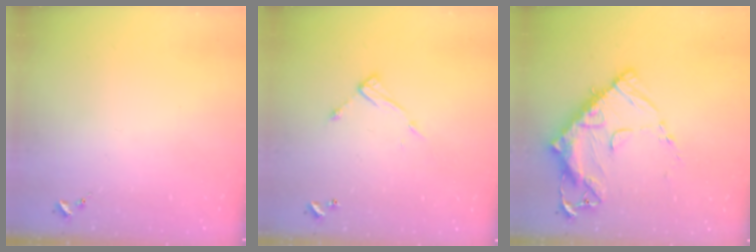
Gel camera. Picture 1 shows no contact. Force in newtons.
{"total": 8.6, "press": 8.6, "slide": 0.4}
{"total": 16.9, "press": 16.8, "slide": 1.6}